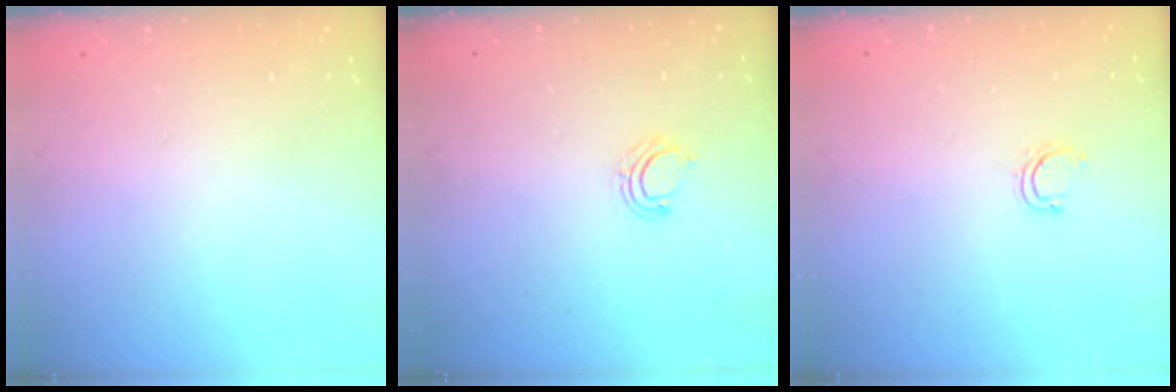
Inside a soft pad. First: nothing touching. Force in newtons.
{"total": 5.0, "press": 4.9, "slide": 1.0}
{"total": 4.0, "press": 3.9, "slide": 0.4}